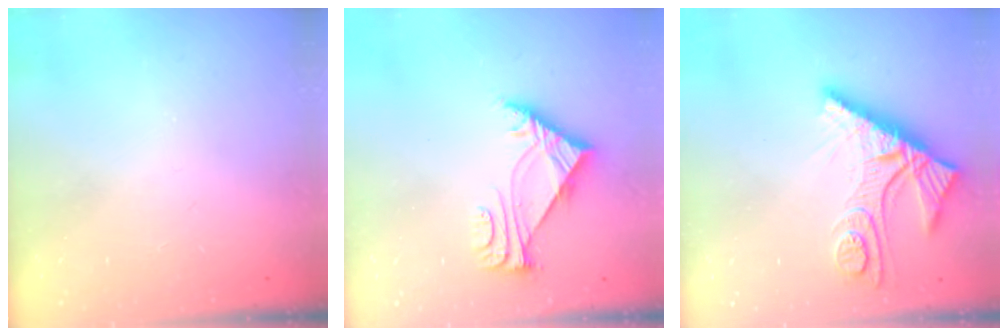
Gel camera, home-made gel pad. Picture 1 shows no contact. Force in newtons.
{"total": 6.1, "press": 6.0, "slide": 1.2}
{"total": 11.8, "press": 11.7, "slide": 1.0}